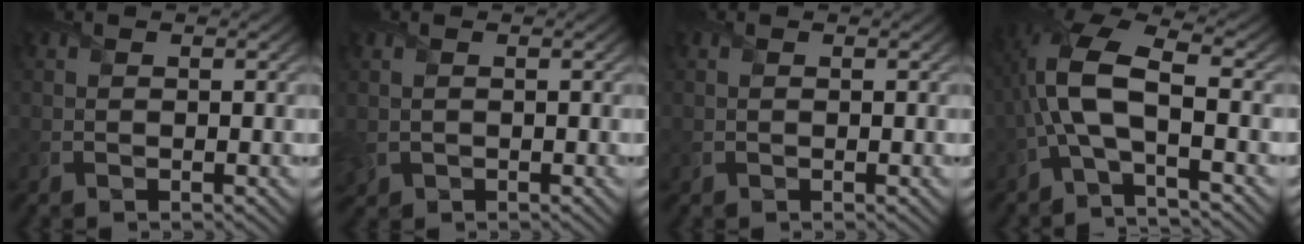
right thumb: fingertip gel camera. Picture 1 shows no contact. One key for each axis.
{"total": 1.8, "fx": -0.2, "fy": 1.5, "fz": 1.0, "tx": -0.033, "ty": -0.009, "tz": 0.000}
{"total": 0.0}
{"total": 9.0, "fx": -1.4, "fy": 3.2, "fz": 8.3, "tx": -0.188, "ty": 0.018, "tz": -0.040}